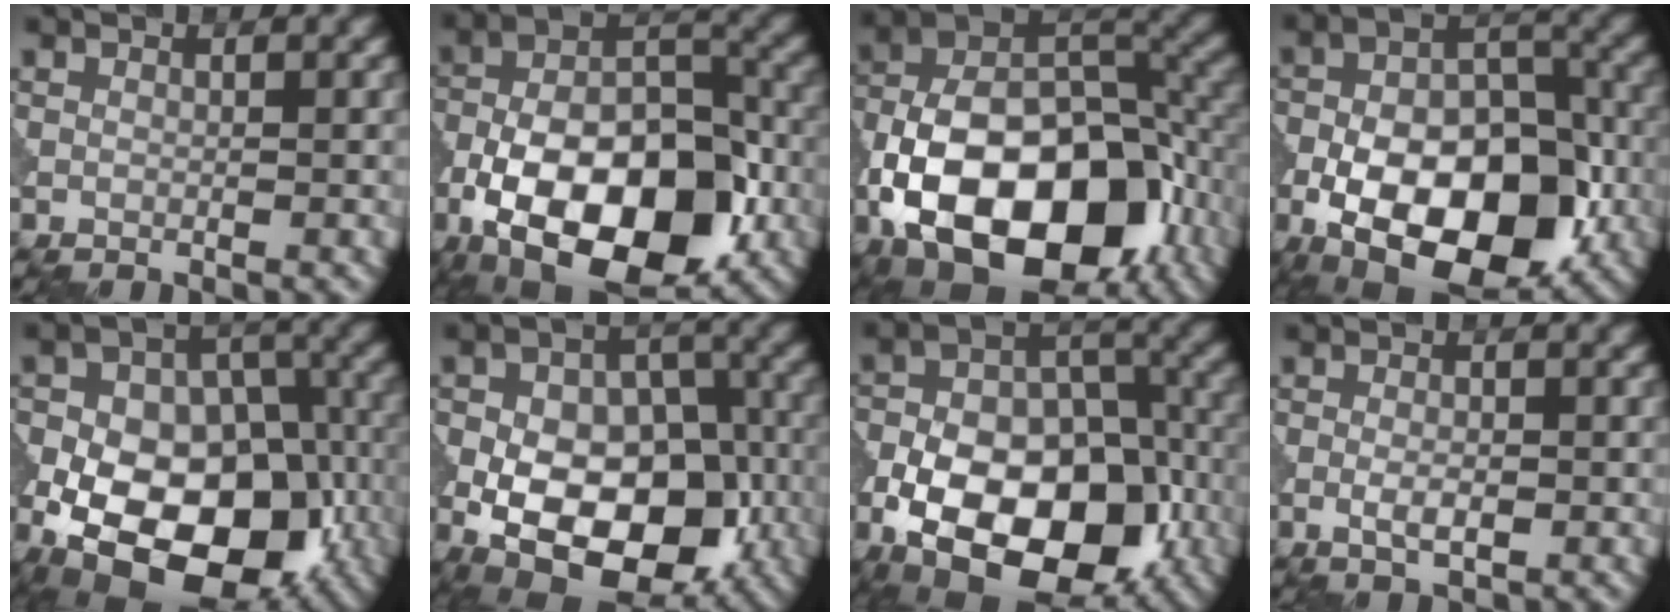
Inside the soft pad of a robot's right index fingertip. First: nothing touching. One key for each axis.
{"total": 16.5, "fx": -7.6, "fy": 8.6, "fz": 11.8, "tx": -0.184, "ty": -0.005, "tz": -0.133}
{"total": 18.1, "fx": -6.8, "fy": 11.0, "fz": 12.7, "tx": -0.216, "ty": -0.004, "tz": -0.114}
{"total": 15.0, "fx": -5.9, "fy": 8.2, "fz": 11.0, "tx": -0.154, "ty": -0.013, "tz": -0.097}
{"total": 16.9, "fx": -6.2, "fy": 10.6, "fz": 11.6, "tx": -0.150, "ty": -0.010, "tz": -0.088}
{"total": 14.0, "fx": -4.3, "fy": 8.5, "fz": 10.3, "tx": -0.149, "ty": -0.012, "tz": -0.060}
{"total": 14.9, "fx": -6.0, "fy": 8.8, "fz": 10.4, "tx": -0.149, "ty": -0.018, "tz": -0.099}
{"total": 2.2, "fx": -0.8, "fy": 0.8, "fz": 1.8, "tx": -0.029, "ty": -0.001, "tz": -0.011}